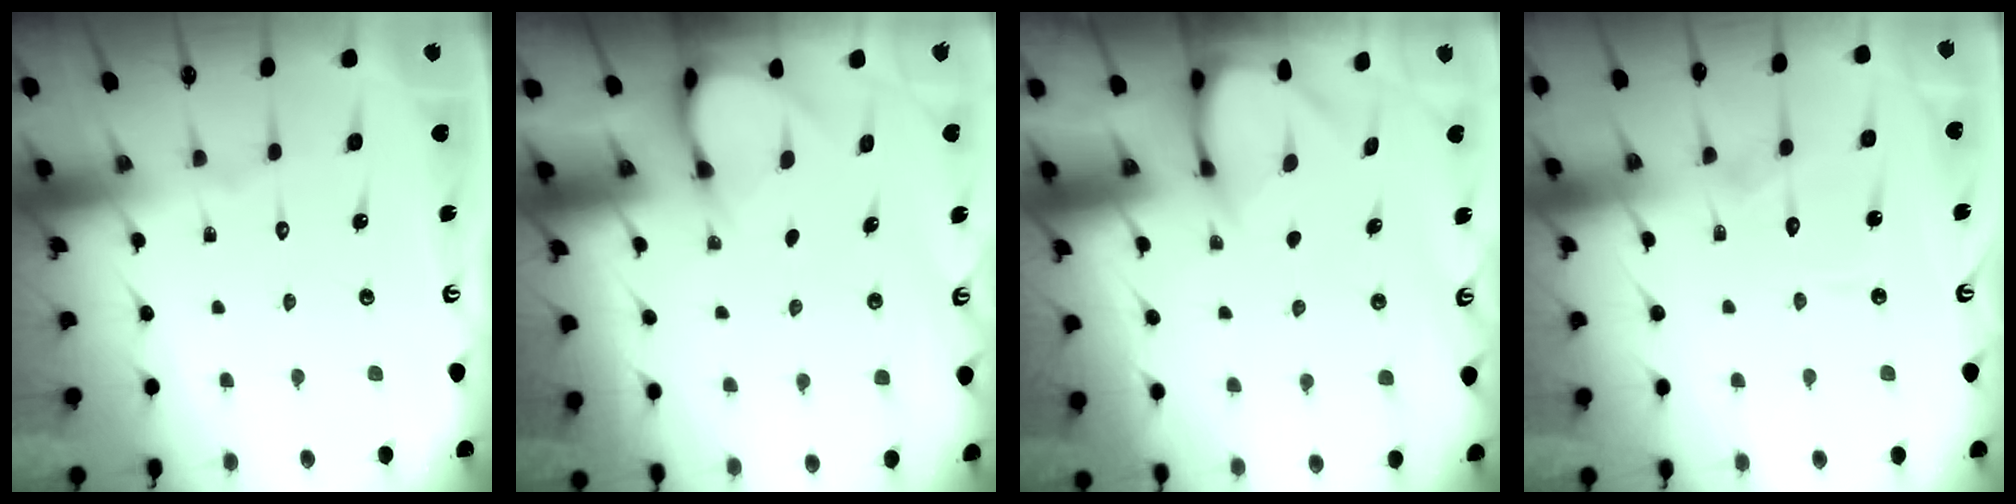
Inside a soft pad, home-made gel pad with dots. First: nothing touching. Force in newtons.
{"total": 3.8, "press": 3.7, "slide": 0.3}
{"total": 3.7, "press": 3.7, "slide": 0.3}
{"total": 6.0, "press": 6.0, "slide": 0.5}